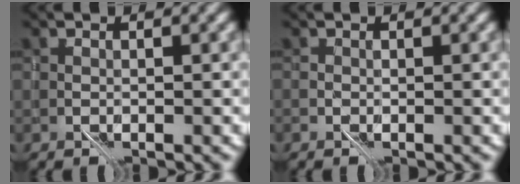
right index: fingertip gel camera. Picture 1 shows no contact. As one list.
[{"total": 0.0}]